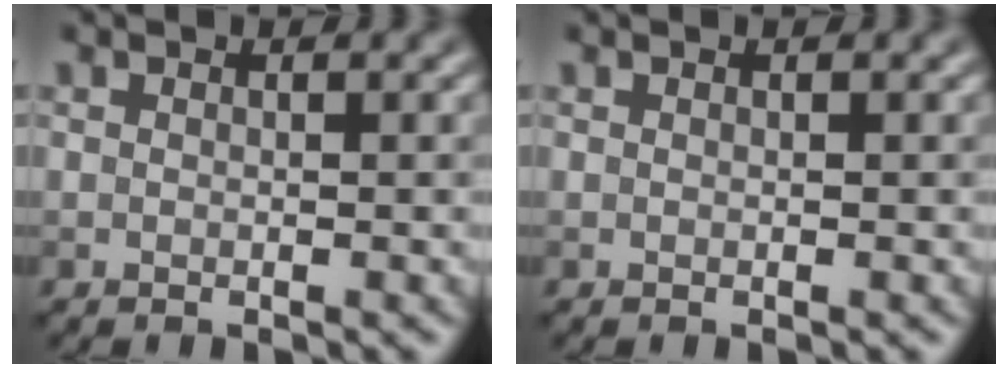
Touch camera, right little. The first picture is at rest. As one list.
[{"total": 0.0}]